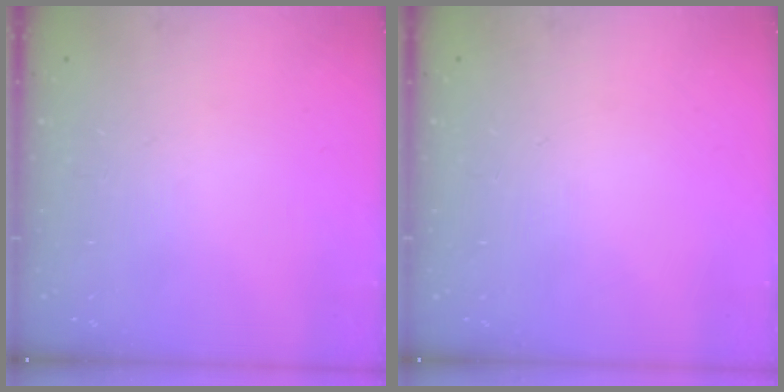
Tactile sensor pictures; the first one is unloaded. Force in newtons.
{"total": 0.0}